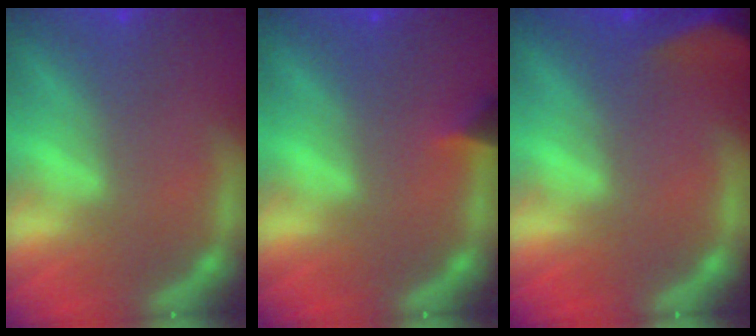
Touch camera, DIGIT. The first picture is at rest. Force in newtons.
{"total": 1.4}
{"total": 8.0}